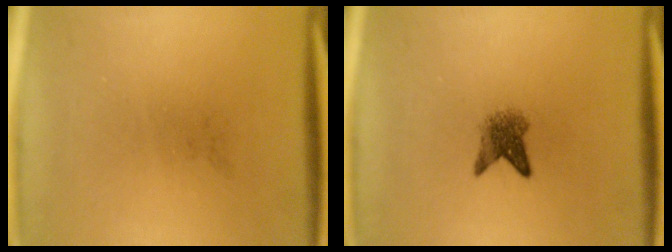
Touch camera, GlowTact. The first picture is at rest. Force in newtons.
{"total": 3.1}